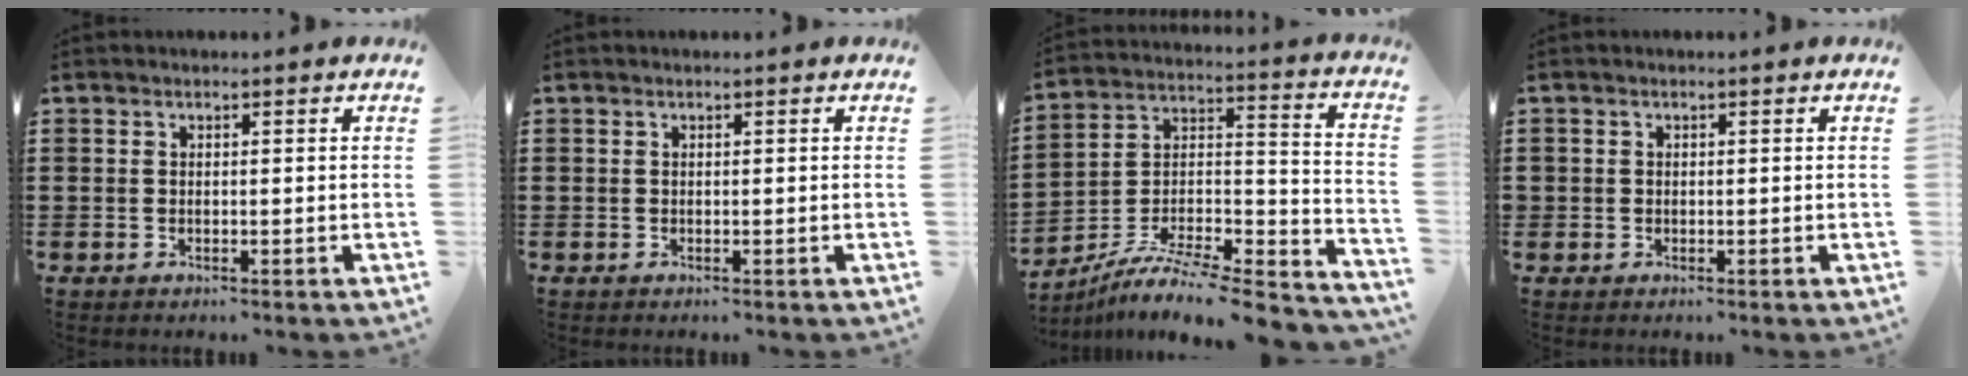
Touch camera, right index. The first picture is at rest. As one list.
[{"total": 0.0}, {"total": 8.4, "force": [-7.2, 1.6, 4.0], "torque": [-0.072, 0.003, -0.144]}, {"total": 0.7, "force": [0.0, 0.7, 0.1], "torque": [-0.003, 0.004, -0.002]}]